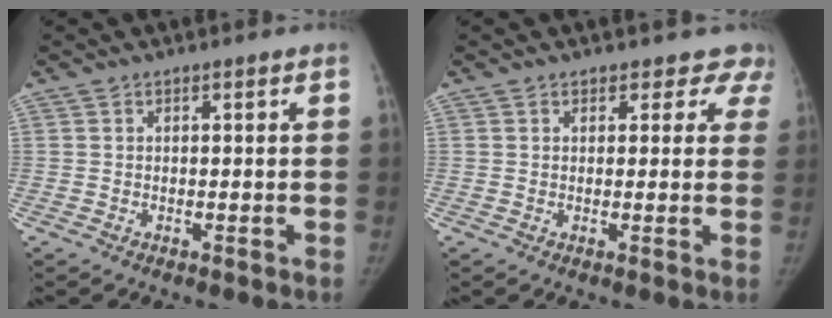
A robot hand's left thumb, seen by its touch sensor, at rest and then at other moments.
{"total": 5.2, "force": [4.3, 2.9, -0.1], "torque": [0.055, -0.014, 0.023]}